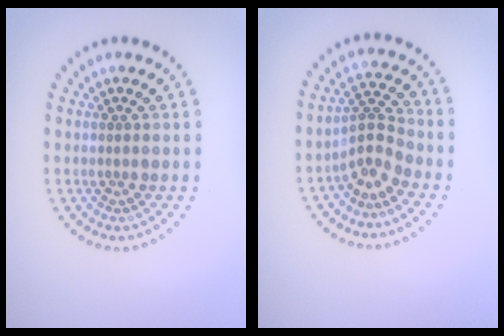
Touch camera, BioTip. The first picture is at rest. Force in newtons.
{"total": 2.9, "press": 2.1, "slide": 2.0}